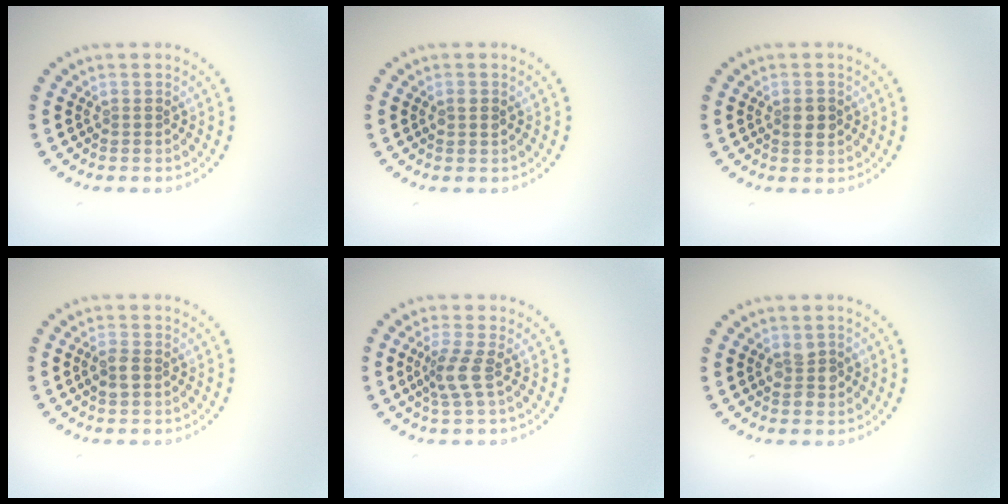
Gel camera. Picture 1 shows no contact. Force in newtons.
{"total": 1.2, "press": 1.2, "slide": 0.1}
{"total": 1.8, "press": 1.8, "slide": 0.2}
{"total": 1.6, "press": 1.6, "slide": 0.3}
{"total": 2.4, "press": 1.9, "slide": 1.6}
{"total": 1.8, "press": 1.7, "slide": 0.2}